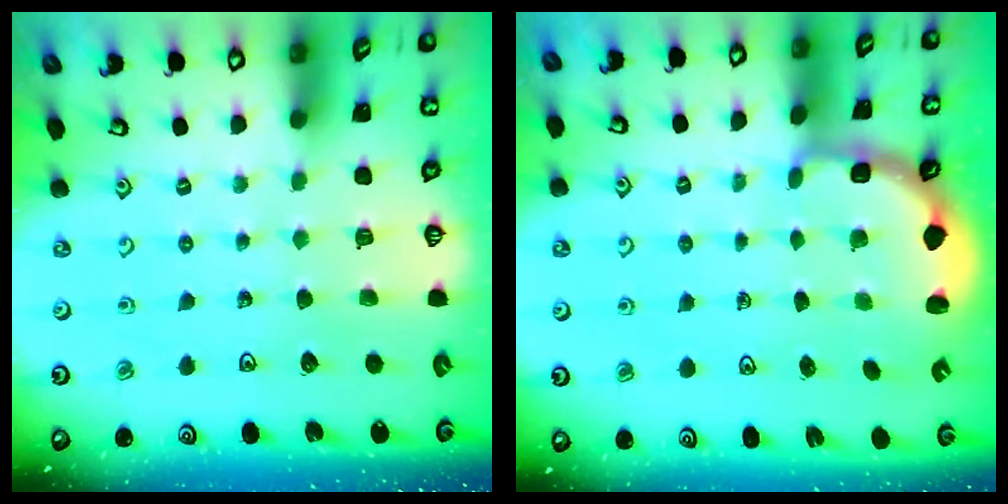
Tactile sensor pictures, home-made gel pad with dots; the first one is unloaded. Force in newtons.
{"total": 2.8, "press": 2.2, "slide": 1.7}